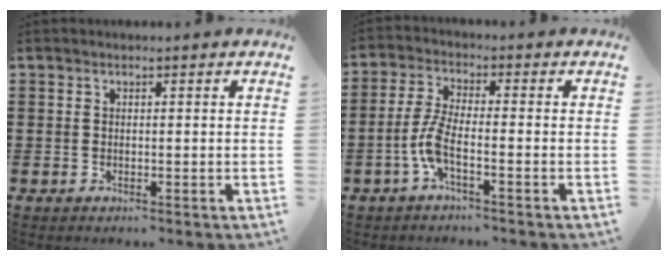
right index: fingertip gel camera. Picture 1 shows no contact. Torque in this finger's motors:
{"motor_torque": [2.14, 0.00, 0.58, 0.19]}